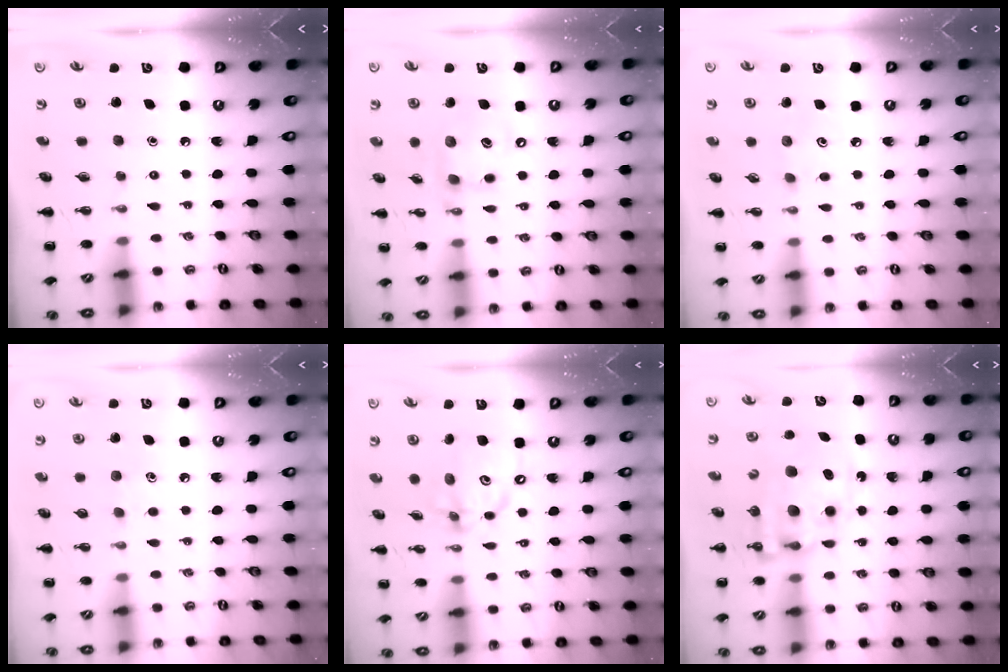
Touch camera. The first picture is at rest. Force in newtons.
{"total": 13.4, "press": 13.3, "slide": 2.1}
{"total": 3.1, "press": 3.0, "slide": 0.8}
{"total": 5.1, "press": 4.8, "slide": 1.6}
{"total": 13.3, "press": 12.9, "slide": 3.4}
{"total": 15.0, "press": 14.6, "slide": 3.1}